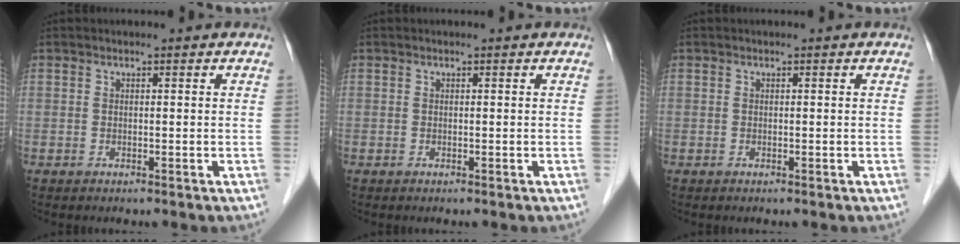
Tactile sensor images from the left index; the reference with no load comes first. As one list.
[{"total": 0.0}, {"total": 0.0}]